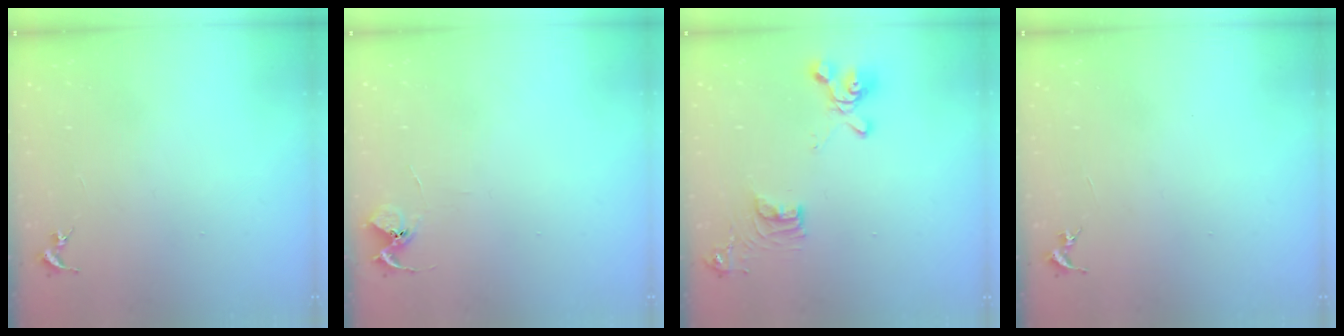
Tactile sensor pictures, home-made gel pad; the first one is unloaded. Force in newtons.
{"total": 5.2, "press": 5.2, "slide": 0.4}
{"total": 14.5, "press": 14.4, "slide": 1.7}
{"total": 0.0}